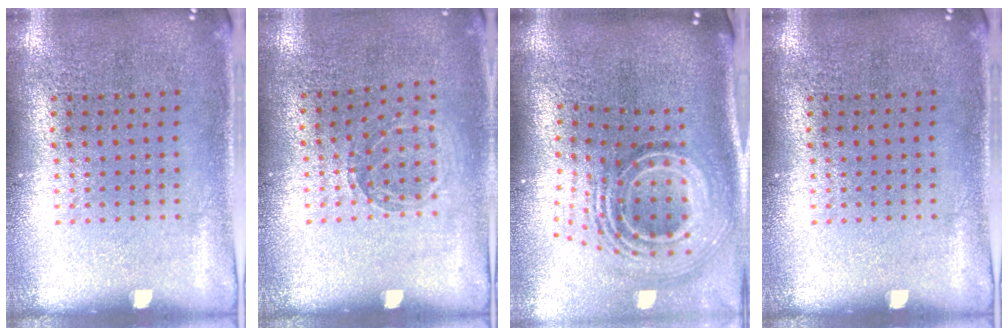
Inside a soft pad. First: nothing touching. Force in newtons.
{"total": 0.9, "press": 0.9, "slide": 0.1}
{"total": 2.6, "press": 1.7, "slide": 2.0}
{"total": 0.0}